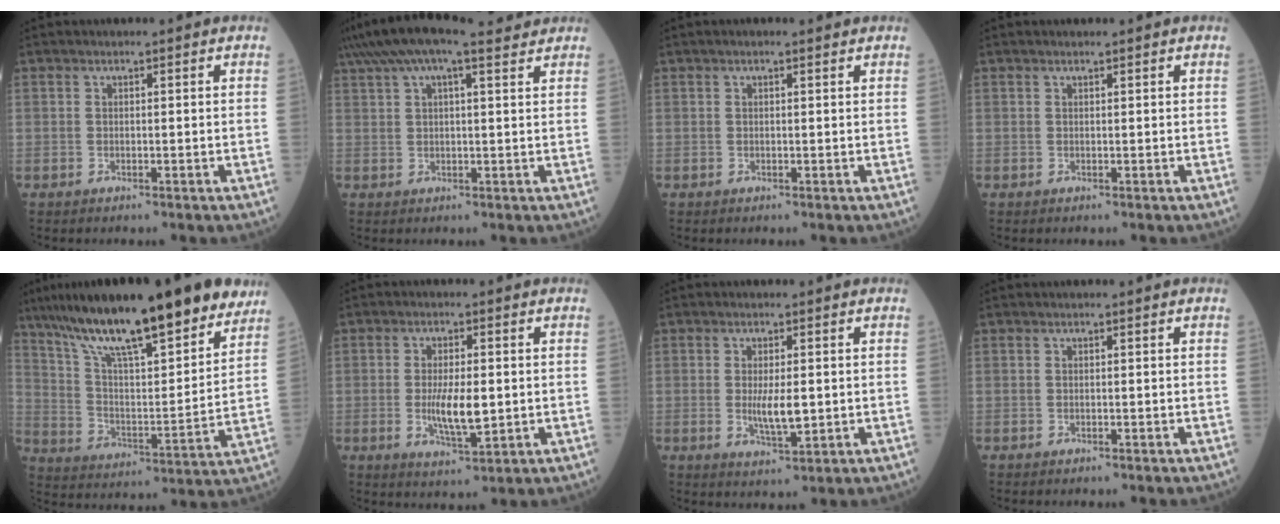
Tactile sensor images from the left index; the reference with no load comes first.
{"total": 13.0, "force": [10.1, 3.1, 7.4], "torque": [-0.154, 0.052, 0.160]}
{"total": 1.6, "force": [1.2, 0.4, 0.9], "torque": [-0.020, 0.014, 0.018]}
{"total": 0.6, "force": [0.5, 0.2, 0.2], "torque": [-0.011, 0.001, 0.011]}
{"total": 26.1, "force": [19.6, 4.7, 16.5], "torque": [-0.276, 0.010, 0.309]}
{"total": 6.5, "force": [-0.5, 2.0, 6.1], "torque": [-0.123, -0.015, -0.003]}
{"total": 4.6, "force": [-0.2, 1.4, 4.4], "torque": [-0.086, -0.013, 0.004]}
{"total": 0.0}